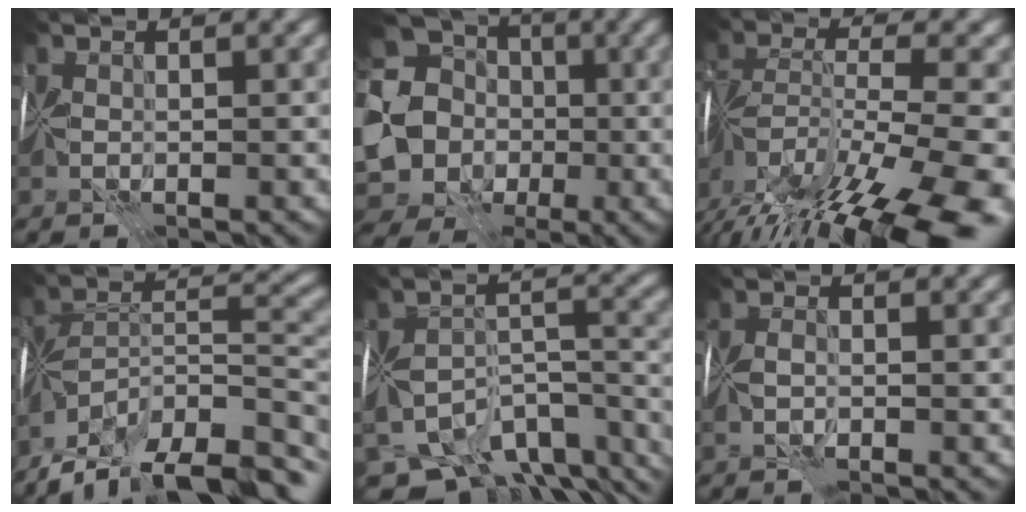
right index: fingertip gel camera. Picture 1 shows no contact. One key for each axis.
{"total": 17.6, "fx": -2.1, "fy": 16.5, "fz": 5.8, "tx": -0.153, "ty": 0.000, "tz": -0.065}
{"total": 17.0, "fx": -11.2, "fy": 5.2, "fz": 11.7, "tx": -0.208, "ty": -0.018, "tz": -0.162}
{"total": 15.0, "fx": -10.7, "fy": 5.8, "fz": 8.7, "tx": -0.181, "ty": 0.004, "tz": -0.162}
{"total": 10.2, "fx": -7.6, "fy": 5.0, "fz": 4.5, "tx": -0.074, "ty": -0.002, "tz": -0.107}
{"total": 1.5, "fx": -0.9, "fy": 0.6, "fz": 1.0, "tx": -0.015, "ty": 0.001, "tz": -0.017}